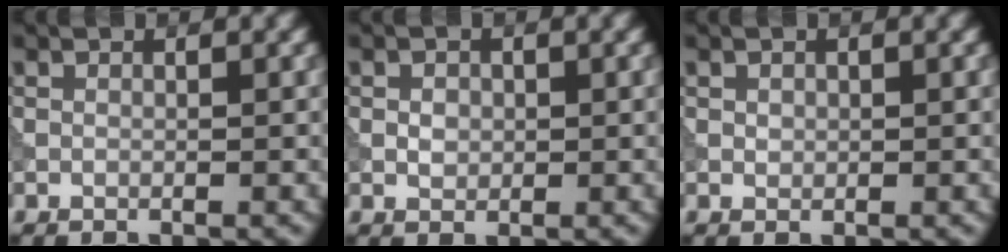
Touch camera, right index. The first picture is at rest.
{"total": 1.3, "force": [0.1, 1.1, 0.7], "torque": [-0.013, -0.001, 0.000]}
{"total": 0.5, "force": [0.2, 0.5, 0.2], "torque": [-0.002, -0.002, 0.005]}